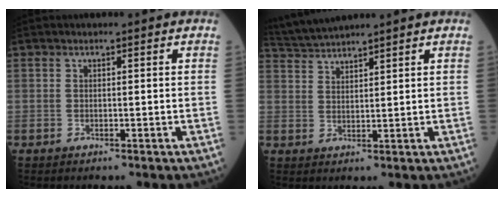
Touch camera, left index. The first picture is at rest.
{"total": 5.4, "force": [5.2, -1.0, 1.1], "torque": [-0.033, 0.020, 0.105]}